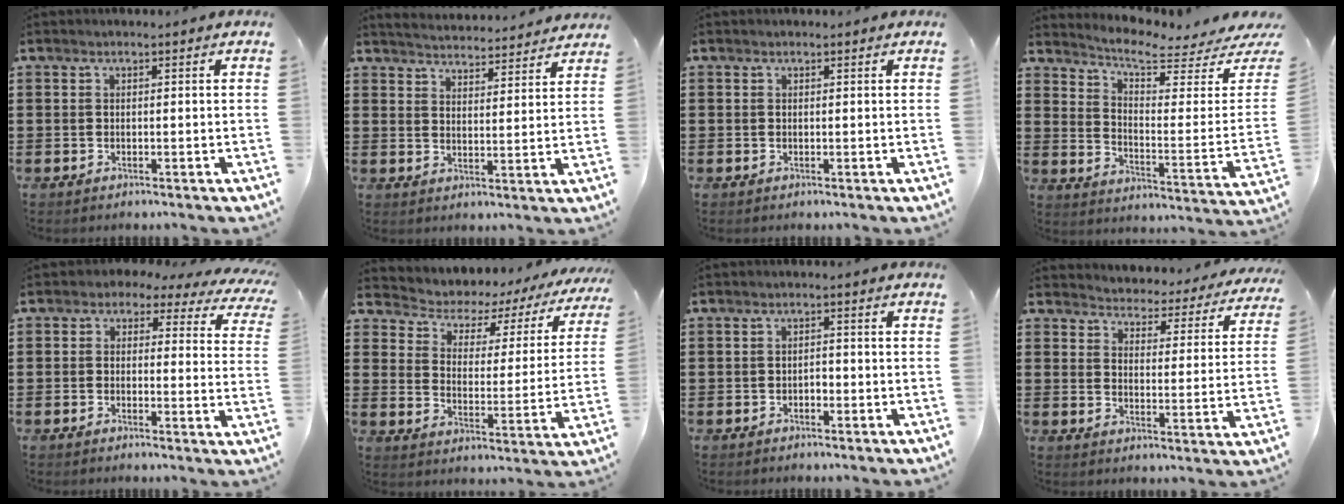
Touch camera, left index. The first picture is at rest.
{"total": 4.1, "force": [4.1, -0.4, -0.1], "torque": [-0.017, -0.031, 0.070]}
{"total": 0.5, "force": [0.3, 0.4, 0.0], "torque": [-0.002, 0.003, 0.005]}
{"total": 5.0, "force": [4.3, 0.8, 2.4], "torque": [-0.066, -0.043, 0.066]}
{"total": 2.5, "force": [1.4, 1.6, 1.3], "torque": [-0.037, -0.010, 0.019]}
{"total": 3.7, "force": [3.2, 1.7, 0.9], "torque": [-0.043, -0.030, 0.044]}
{"total": 1.3, "force": [-0.4, 0.7, 1.0], "torque": [-0.021, 0.001, -0.009]}
{"total": 3.6, "force": [3.6, 0.2, -0.2], "torque": [-0.014, -0.039, 0.055]}